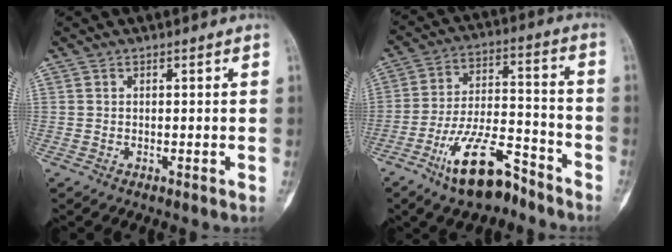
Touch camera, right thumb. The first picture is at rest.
{"total": 14.5, "force": [-9.6, 5.5, 9.3], "torque": [-0.160, 0.069, -0.171]}